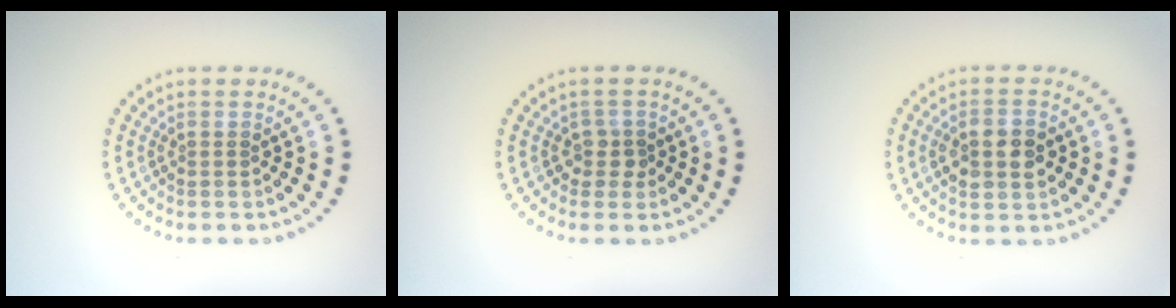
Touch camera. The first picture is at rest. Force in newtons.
{"total": 1.6, "press": 1.3, "slide": 0.9}
{"total": 3.8, "press": 3.8, "slide": 0.2}